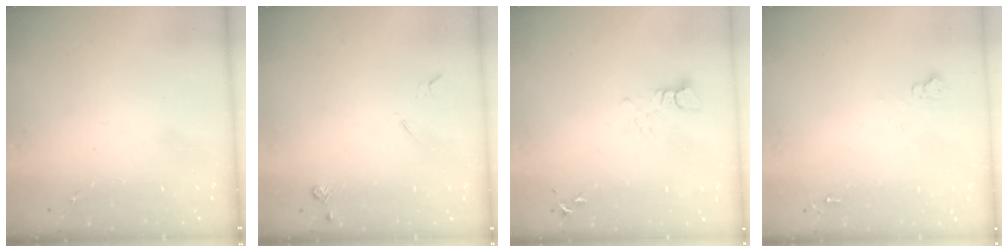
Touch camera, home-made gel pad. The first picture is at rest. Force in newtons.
{"total": 4.6, "press": 4.5, "slide": 0.7}
{"total": 3.2, "press": 3.2, "slide": 0.3}
{"total": 5.4, "press": 5.4, "slide": 0.7}